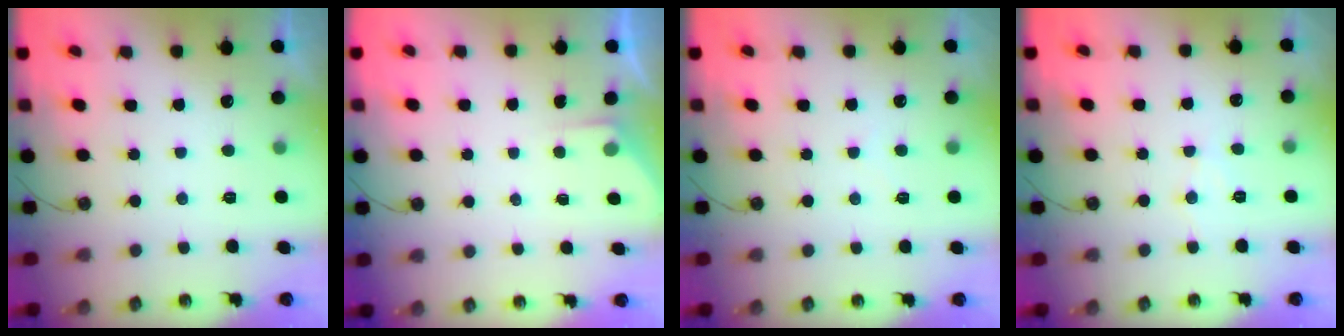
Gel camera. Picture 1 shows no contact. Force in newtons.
{"total": 2.7, "press": 2.7, "slide": 0.4}
{"total": 2.9, "press": 2.9, "slide": 0.4}
{"total": 5.8, "press": 5.7, "slide": 0.8}